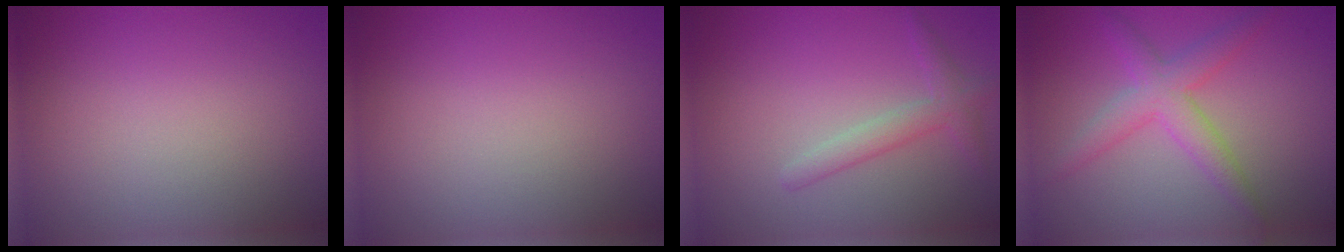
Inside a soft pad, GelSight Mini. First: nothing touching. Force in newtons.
{"total": 0.0}
{"total": 2.1, "press": 2.1, "slide": 0.1}
{"total": 3.9, "press": 3.9, "slide": 0.2}